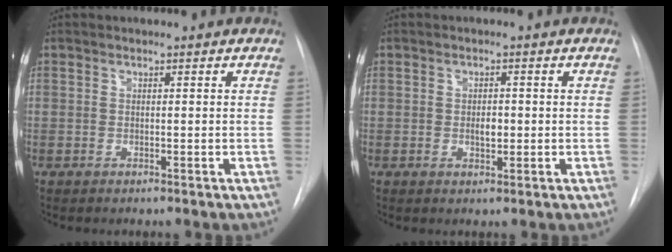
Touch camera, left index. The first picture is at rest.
{"total": 1.9, "force": [-0.1, 1.0, 1.6], "torque": [-0.027, 0.000, 0.000]}